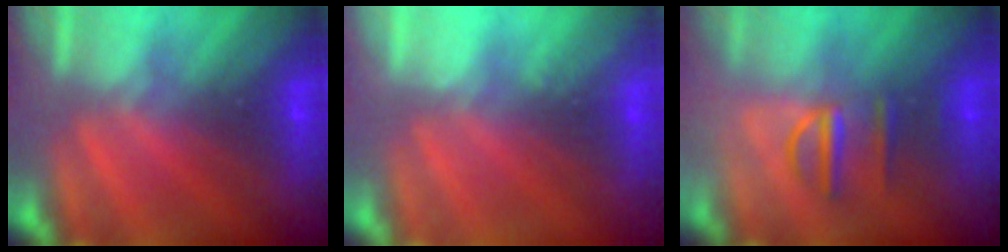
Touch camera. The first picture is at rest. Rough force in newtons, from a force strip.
{"total": 2.4}
{"total": 2.8}